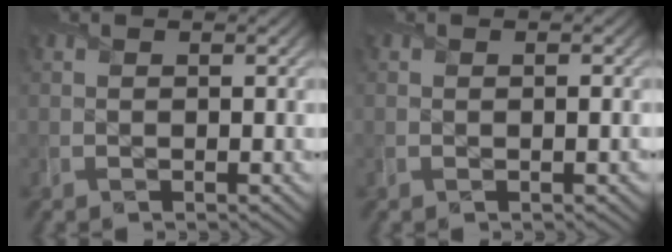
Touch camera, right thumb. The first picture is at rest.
{"total": 0.0}